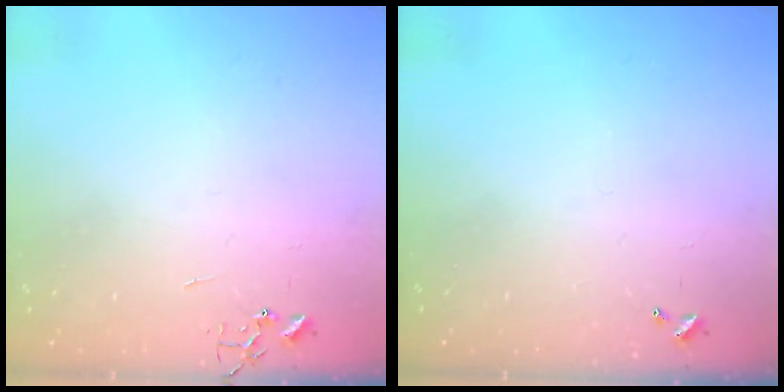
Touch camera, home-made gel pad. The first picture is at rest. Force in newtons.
{"total": 0.0}